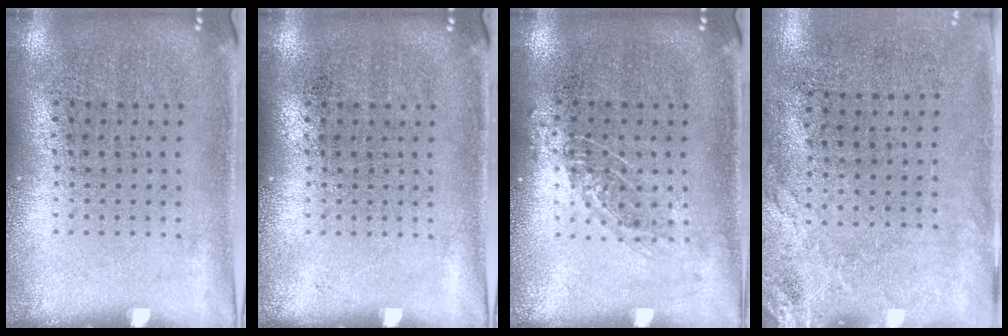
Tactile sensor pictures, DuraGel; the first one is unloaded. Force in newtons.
{"total": 0.0}
{"total": 0.9, "press": 0.8, "slide": 0.4}
{"total": 2.6, "press": 2.0, "slide": 1.6}